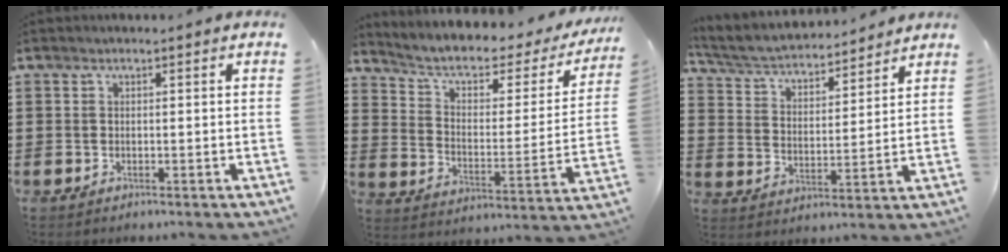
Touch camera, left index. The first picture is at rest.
{"total": 5.2, "force": [3.0, 2.4, 3.5], "torque": [-0.085, -0.016, 0.043]}
{"total": 4.6, "force": [4.3, 0.7, 1.3], "torque": [-0.049, -0.030, 0.070]}